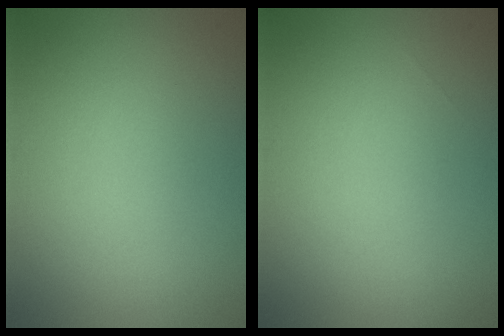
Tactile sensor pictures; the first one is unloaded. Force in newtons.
{"total": 0.0}